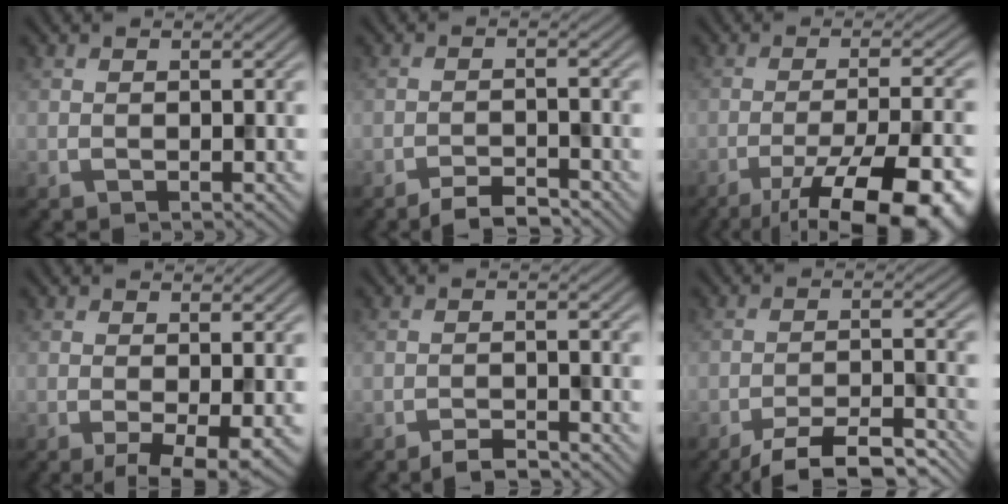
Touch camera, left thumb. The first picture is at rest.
{"total": 3.2, "force": [-2.8, 0.5, 1.4], "torque": [-0.022, 0.003, -0.052]}
{"total": 16.2, "force": [-10.3, 4.6, 11.7], "torque": [-0.155, -0.021, -0.140]}
{"total": 4.1, "force": [-1.4, 0.9, 3.8], "torque": [-0.064, -0.006, -0.022]}
{"total": 2.3, "force": [-2.1, 0.4, 1.0], "torque": [-0.016, 0.003, -0.039]}
{"total": 7.3, "force": [-6.0, 1.4, 4.0], "torque": [-0.067, 0.000, -0.097]}